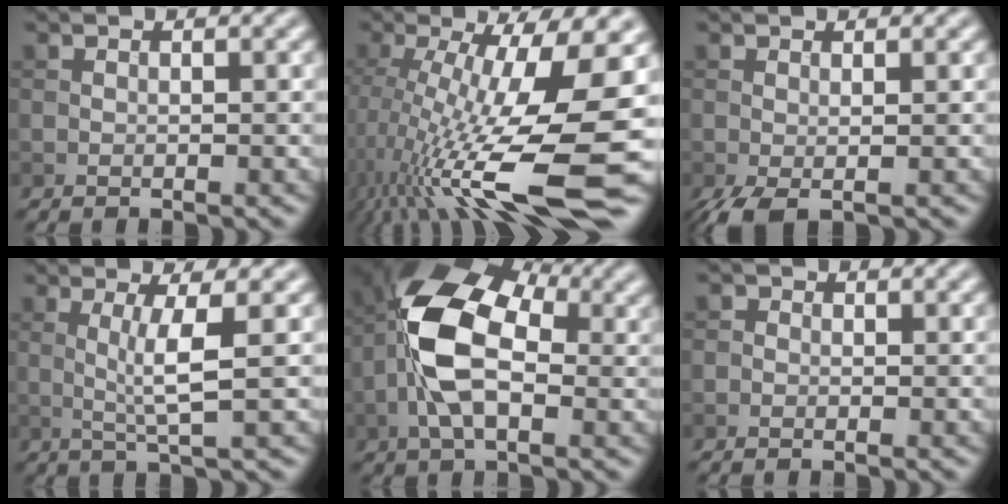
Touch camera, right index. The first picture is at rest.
{"total": 15.8, "force": [-2.9, 4.0, 15.0], "torque": [-0.271, -0.010, -0.046]}
{"total": 1.9, "force": [-0.6, 0.3, 1.7], "torque": [-0.042, -0.005, -0.016]}
{"total": 3.6, "force": [0.5, 0.3, 3.6], "torque": [-0.067, -0.002, 0.012]}
{"total": 10.8, "force": [-0.3, 6.3, 8.8], "torque": [-0.177, 0.016, -0.019]}
{"total": 0.9, "force": [0.0, 0.8, 0.2], "torque": [-0.002, -0.003, -0.011]}